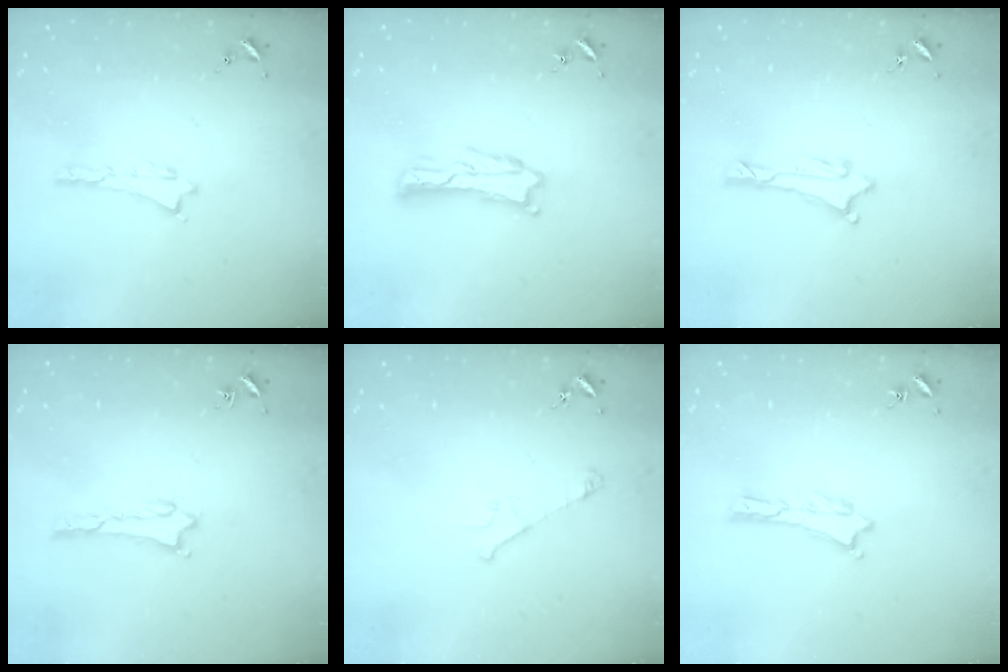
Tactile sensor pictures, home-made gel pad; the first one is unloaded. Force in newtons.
{"total": 1.6, "press": 1.6, "slide": 0.3}
{"total": 1.0, "press": 1.0, "slide": 0.2}
{"total": 0.9, "press": 0.8, "slide": 0.1}
{"total": 2.9, "press": 2.9, "slide": 0.3}
{"total": 0.0}